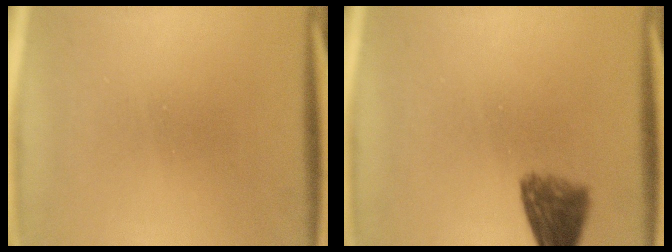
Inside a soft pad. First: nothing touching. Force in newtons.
{"total": 5.8}